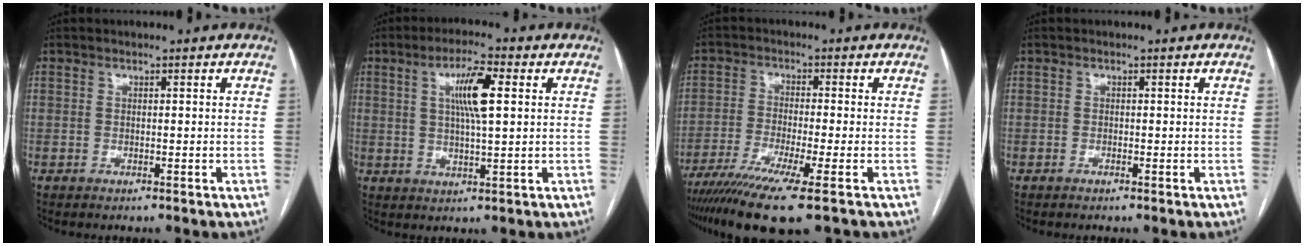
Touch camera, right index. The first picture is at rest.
{"total": 7.4, "force": [2.1, 0.9, 7.0], "torque": [-0.129, 0.007, 0.037]}
{"total": 10.8, "force": [-7.4, -0.7, 7.8], "torque": [-0.134, -0.027, -0.123]}
{"total": 0.0}